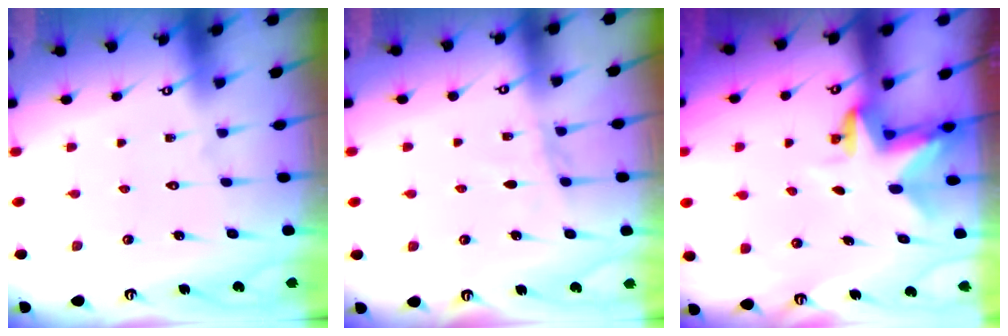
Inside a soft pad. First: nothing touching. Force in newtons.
{"total": 4.4, "press": 4.4, "slide": 0.5}
{"total": 3.0, "press": 3.0, "slide": 0.4}